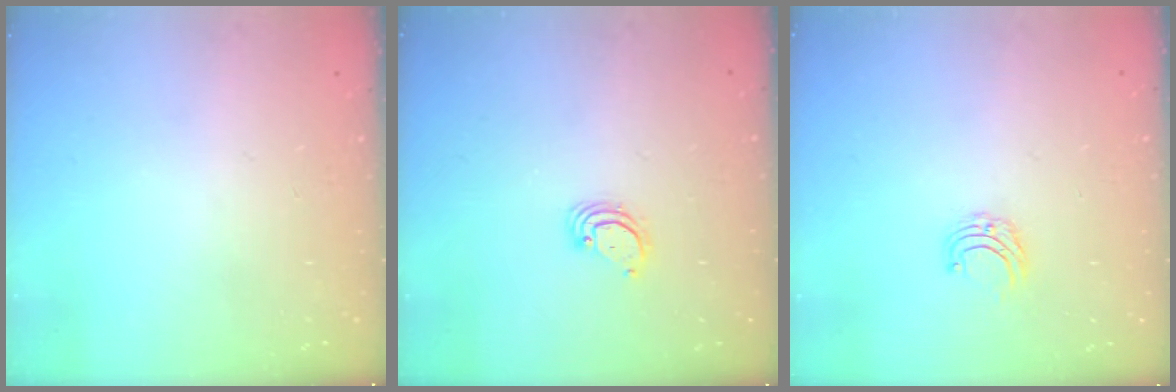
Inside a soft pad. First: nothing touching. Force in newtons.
{"total": 3.4, "press": 3.4, "slide": 0.1}
{"total": 4.9, "press": 4.8, "slide": 0.5}